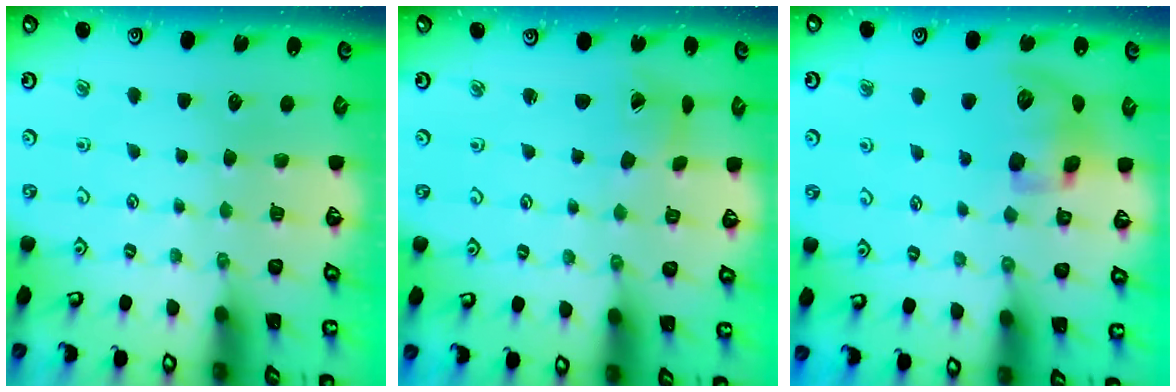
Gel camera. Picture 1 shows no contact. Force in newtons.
{"total": 2.5, "press": 2.5, "slide": 0.4}
{"total": 13.4, "press": 13.2, "slide": 2.0}